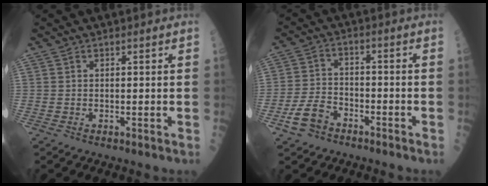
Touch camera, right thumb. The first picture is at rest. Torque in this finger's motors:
{"motor_torque": [0.84, 0.24, 0.11, -0.59, 0.13]}